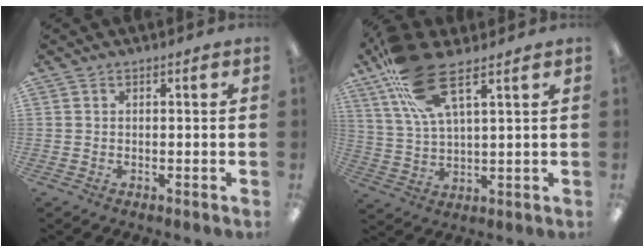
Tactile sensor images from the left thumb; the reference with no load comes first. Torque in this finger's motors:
{"motor_torque": [0.53, 0.10, 1.88, -0.89, 0.10]}